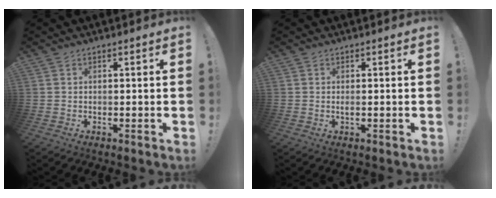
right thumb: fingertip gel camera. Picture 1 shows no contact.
{"total": 0.9, "force": [-0.2, 0.0, 0.8], "torque": [-0.011, -0.002, -0.006]}